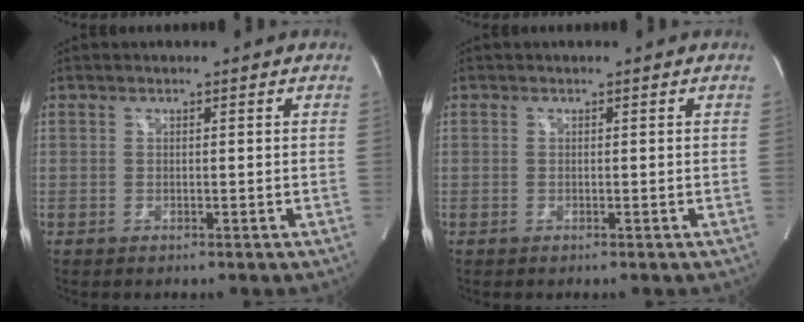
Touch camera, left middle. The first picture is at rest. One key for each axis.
{"total": 0.0}